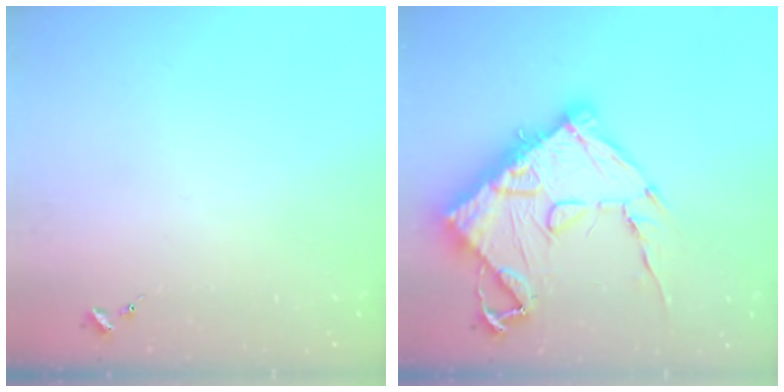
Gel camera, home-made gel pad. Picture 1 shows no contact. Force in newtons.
{"total": 20.9, "press": 20.8, "slide": 2.3}